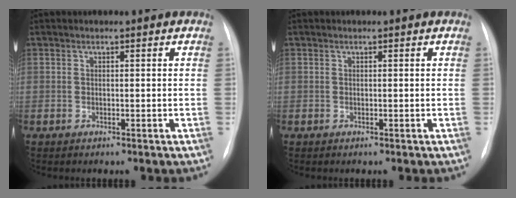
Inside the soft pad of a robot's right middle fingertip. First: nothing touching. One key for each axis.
{"total": 0.0}